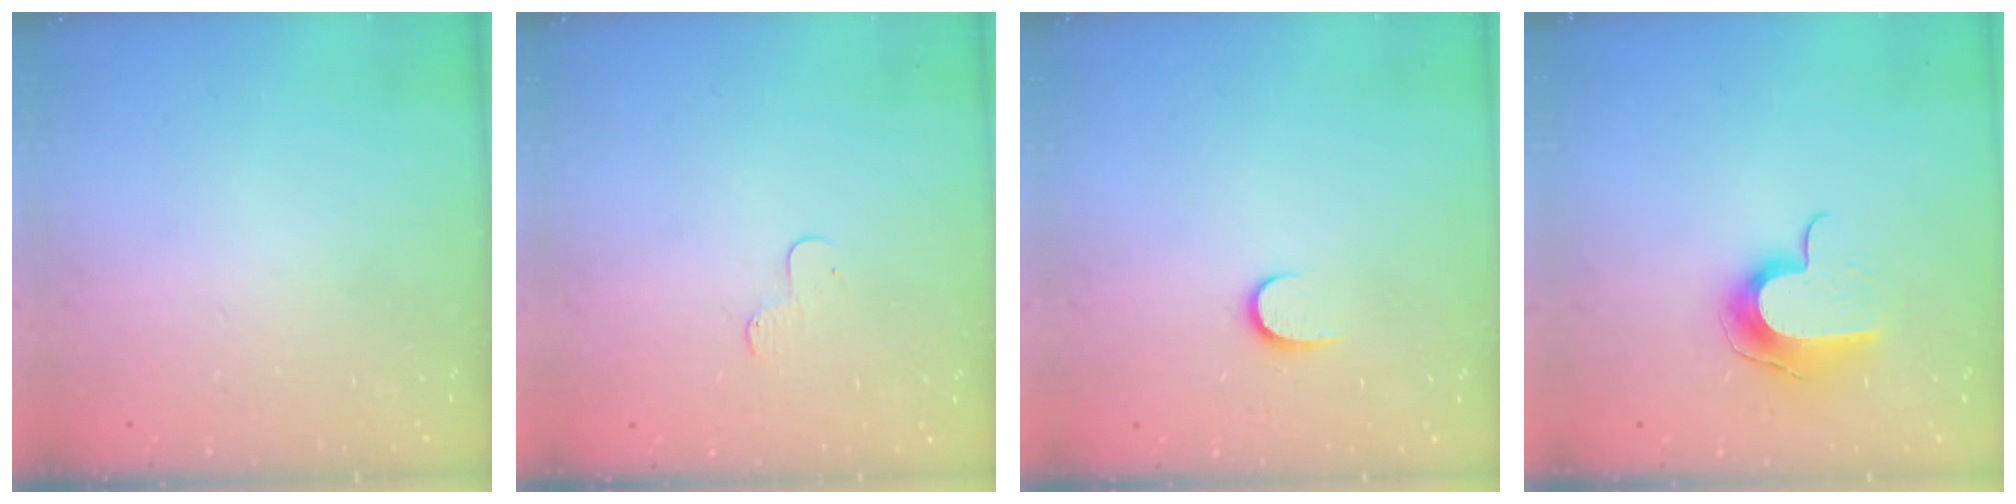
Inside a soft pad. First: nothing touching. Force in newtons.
{"total": 3.8, "press": 3.7, "slide": 0.4}
{"total": 5.7, "press": 5.7, "slide": 0.7}
{"total": 9.8, "press": 9.8, "slide": 0.6}